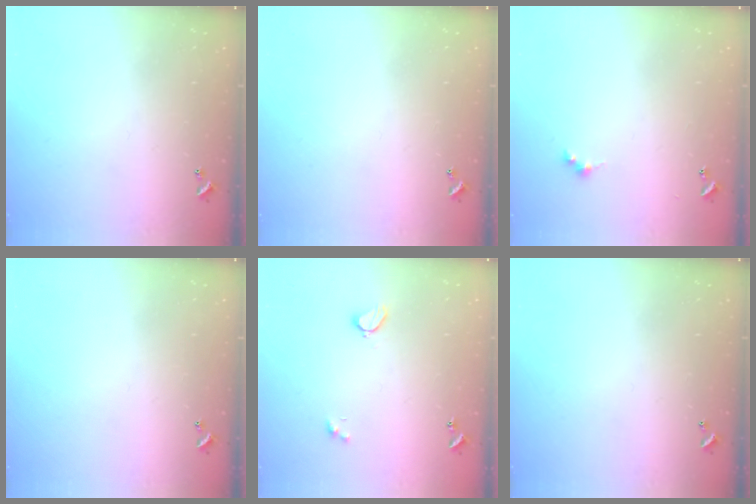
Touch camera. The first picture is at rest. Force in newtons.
{"total": 0.0}
{"total": 2.6, "press": 2.6, "slide": 0.5}
{"total": 0.0}
{"total": 1.9, "press": 1.9, "slide": 0.6}
{"total": 0.0}